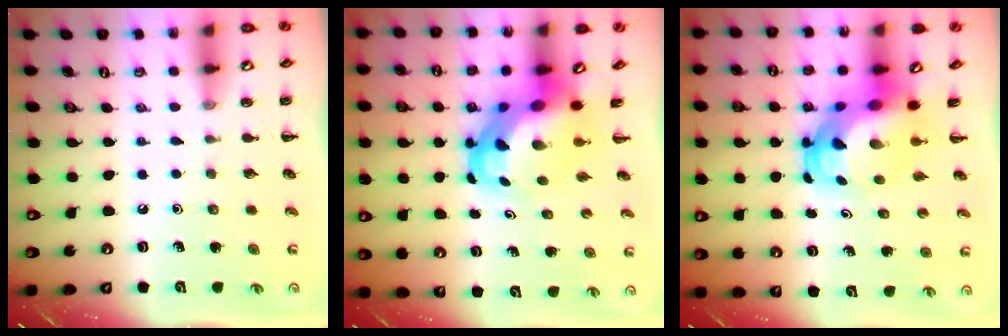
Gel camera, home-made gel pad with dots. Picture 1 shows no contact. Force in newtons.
{"total": 7.7, "press": 7.3, "slide": 2.2}
{"total": 7.8, "press": 7.6, "slide": 2.0}